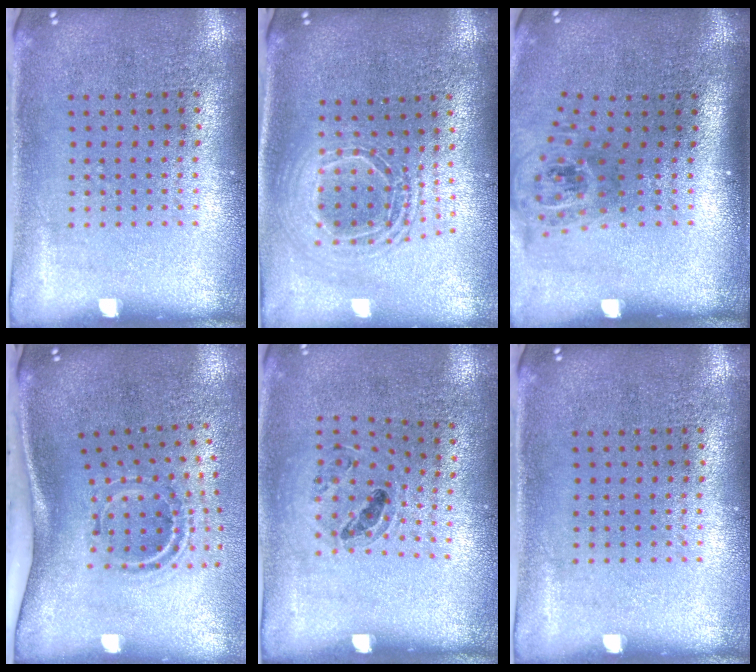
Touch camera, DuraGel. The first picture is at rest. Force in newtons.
{"total": 2.0, "press": 1.5, "slide": 1.3}
{"total": 1.7, "press": 1.2, "slide": 1.2}
{"total": 2.2, "press": 1.2, "slide": 1.8}
{"total": 1.0, "press": 0.9, "slide": 0.4}
{"total": 0.0}